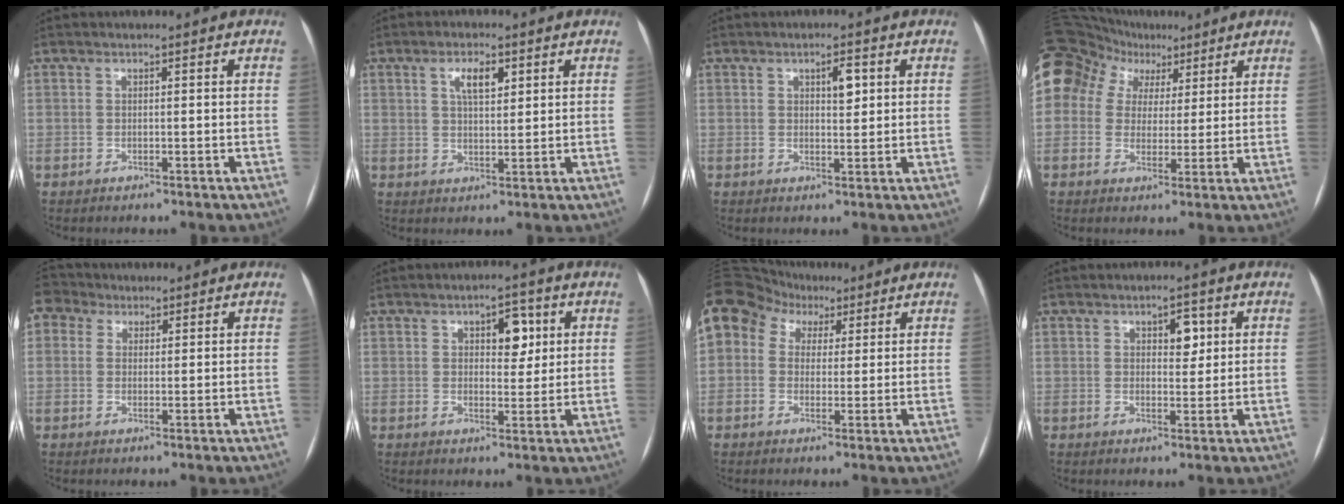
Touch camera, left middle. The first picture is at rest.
{"total": 4.5, "force": [2.0, 1.7, 3.6], "torque": [-0.065, 0.007, 0.035]}
{"total": 3.0, "force": [1.1, 1.1, 2.5], "torque": [-0.039, 0.002, 0.017]}
{"total": 20.3, "force": [10.5, 15.6, 7.5], "torque": [-0.225, 0.095, 0.195]}
{"total": 2.9, "force": [2.1, 1.9, -0.1], "torque": [0.000, 0.020, 0.040]}
{"total": 4.9, "force": [1.8, 2.6, 3.7], "torque": [-0.047, 0.011, 0.026]}
{"total": 14.5, "force": [6.4, 11.4, 6.2], "torque": [-0.171, 0.083, 0.118]}
{"total": 3.3, "force": [1.3, 1.8, 2.5], "torque": [-0.033, 0.005, 0.020]}